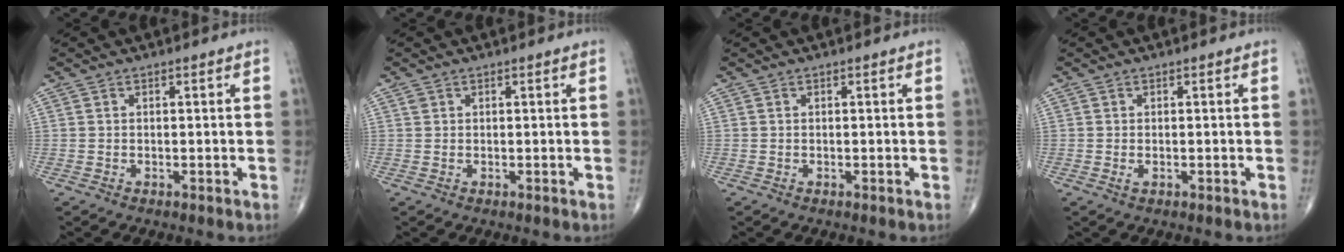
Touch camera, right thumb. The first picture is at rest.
{"total": 0.7, "force": [0.4, 0.6, 0.2], "torque": [-0.001, 0.003, 0.008]}
{"total": 0.0}
{"total": 0.6, "force": [-0.1, 0.3, 0.5], "torque": [-0.007, 0.000, -0.002]}